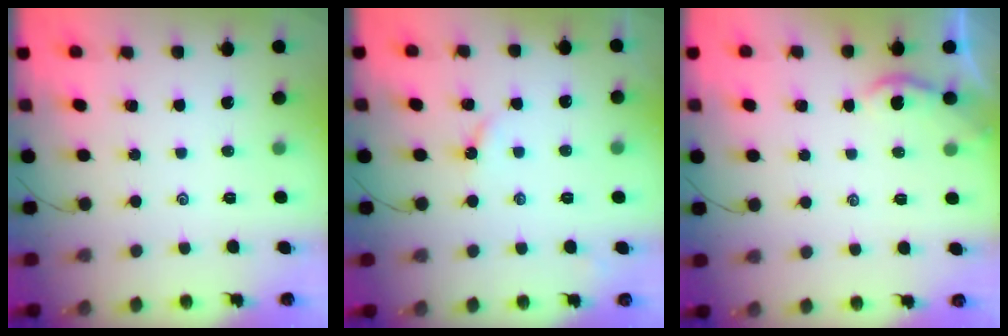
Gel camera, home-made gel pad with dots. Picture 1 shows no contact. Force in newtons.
{"total": 2.7, "press": 2.7, "slide": 0.4}
{"total": 2.0, "press": 1.9, "slide": 0.4}